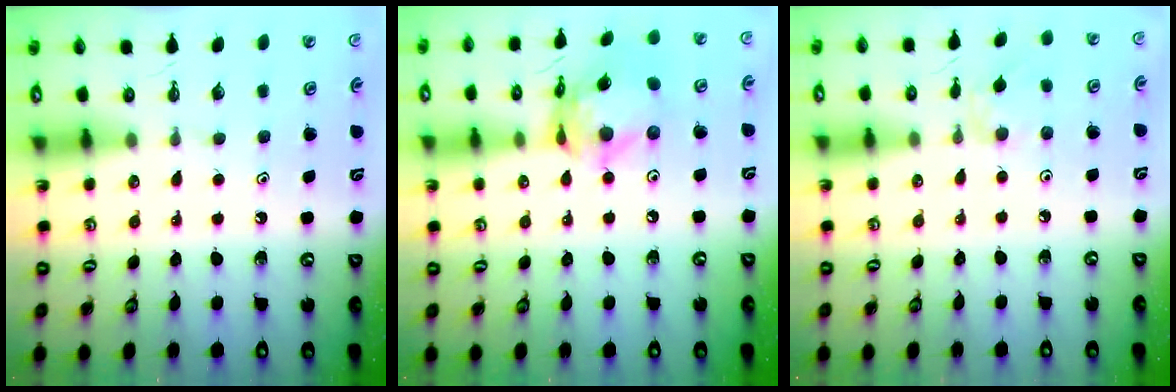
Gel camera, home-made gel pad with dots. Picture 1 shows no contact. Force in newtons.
{"total": 14.2, "press": 14.2, "slide": 1.5}
{"total": 2.5, "press": 2.5, "slide": 0.4}